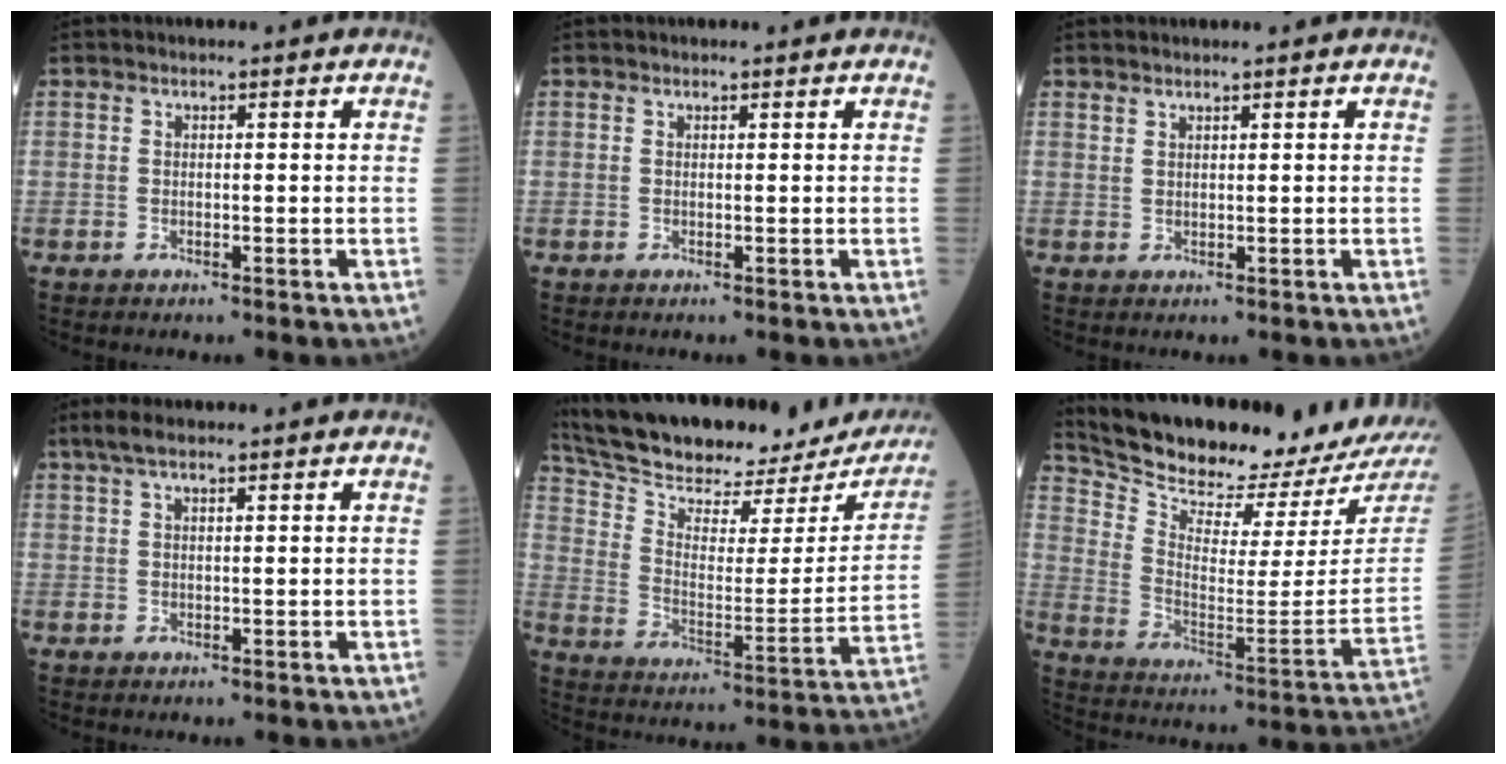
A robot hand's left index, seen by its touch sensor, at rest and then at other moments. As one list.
[{"total": 0.5, "force": [0.5, 0.0, 0.1], "torque": [-0.004, 0.007, 0.006]}, {"total": 0.9, "force": [0.9, 0.0, 0.3], "torque": [-0.005, 0.000, 0.021]}, {"total": 2.9, "force": [1.9, 0.5, 2.1], "torque": [-0.048, 0.013, 0.041]}, {"total": 27.1, "force": [24.1, 7.4, 10.1], "torque": [-0.182, -0.041, 0.327]}, {"total": 20.8, "force": [19.5, 0.4, 7.1], "torque": [-0.141, -0.098, 0.292]}]